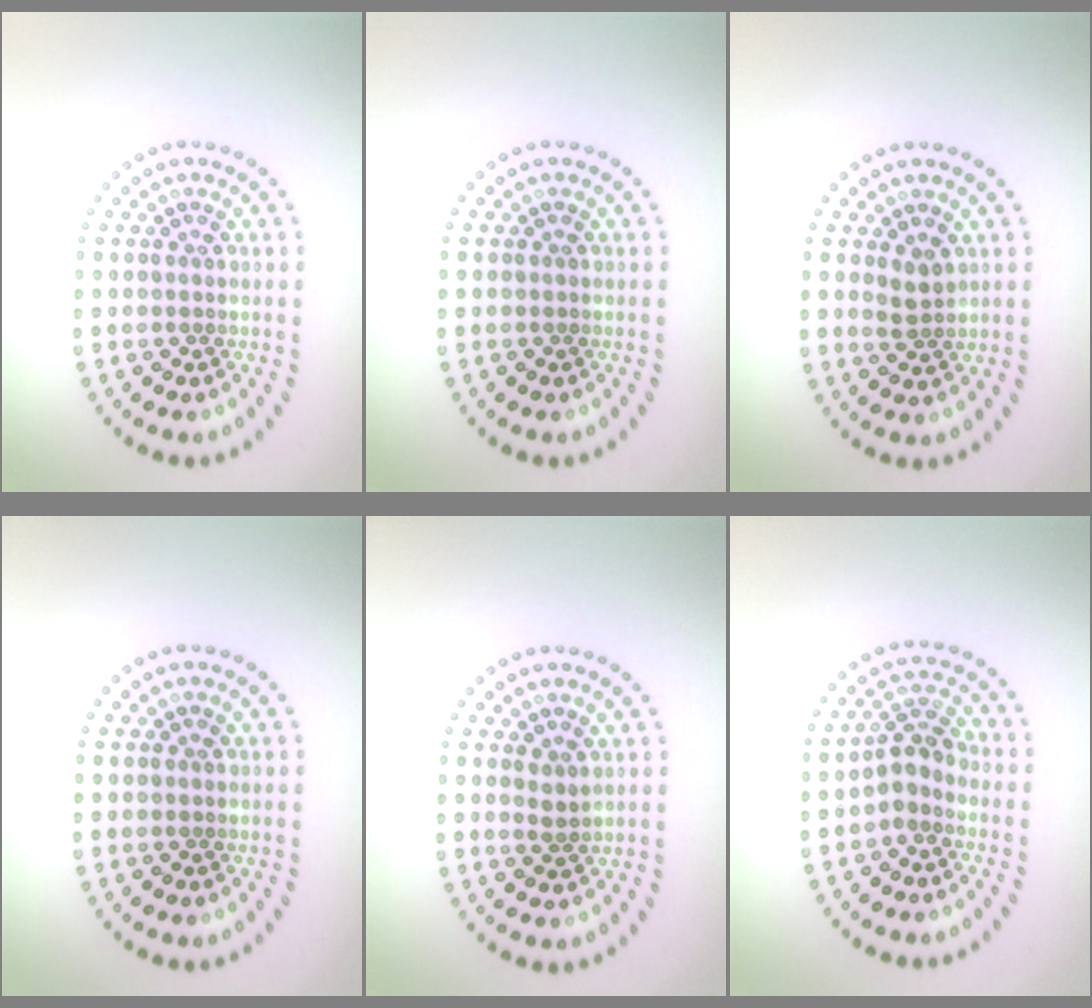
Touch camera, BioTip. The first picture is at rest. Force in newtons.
{"total": 0.0}
{"total": 1.4, "press": 1.4, "slide": 0.4}
{"total": 0.0}
{"total": 1.0, "press": 0.9, "slide": 0.4}
{"total": 2.6, "press": 2.1, "slide": 1.5}